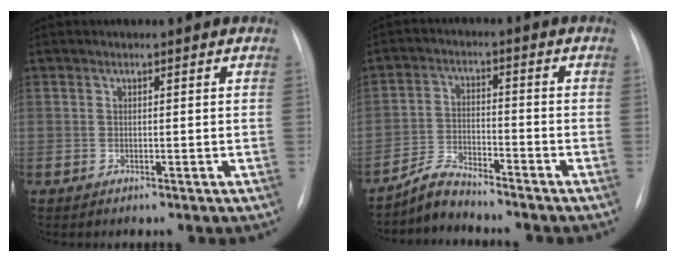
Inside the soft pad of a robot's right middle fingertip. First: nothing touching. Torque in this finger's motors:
{"motor_torque": [0.03, -0.12, 0.00, 0.02]}